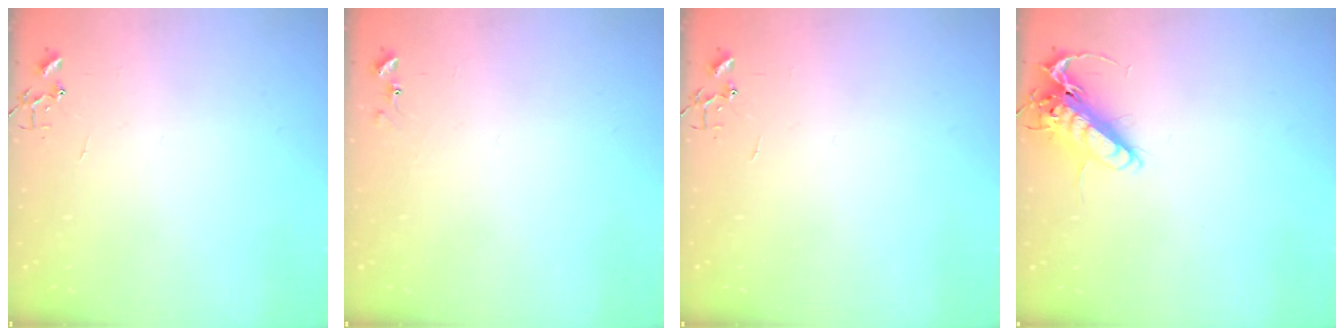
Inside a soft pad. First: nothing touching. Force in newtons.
{"total": 6.0, "press": 5.9, "slide": 0.6}
{"total": 0.0}
{"total": 13.3, "press": 13.1, "slide": 2.4}